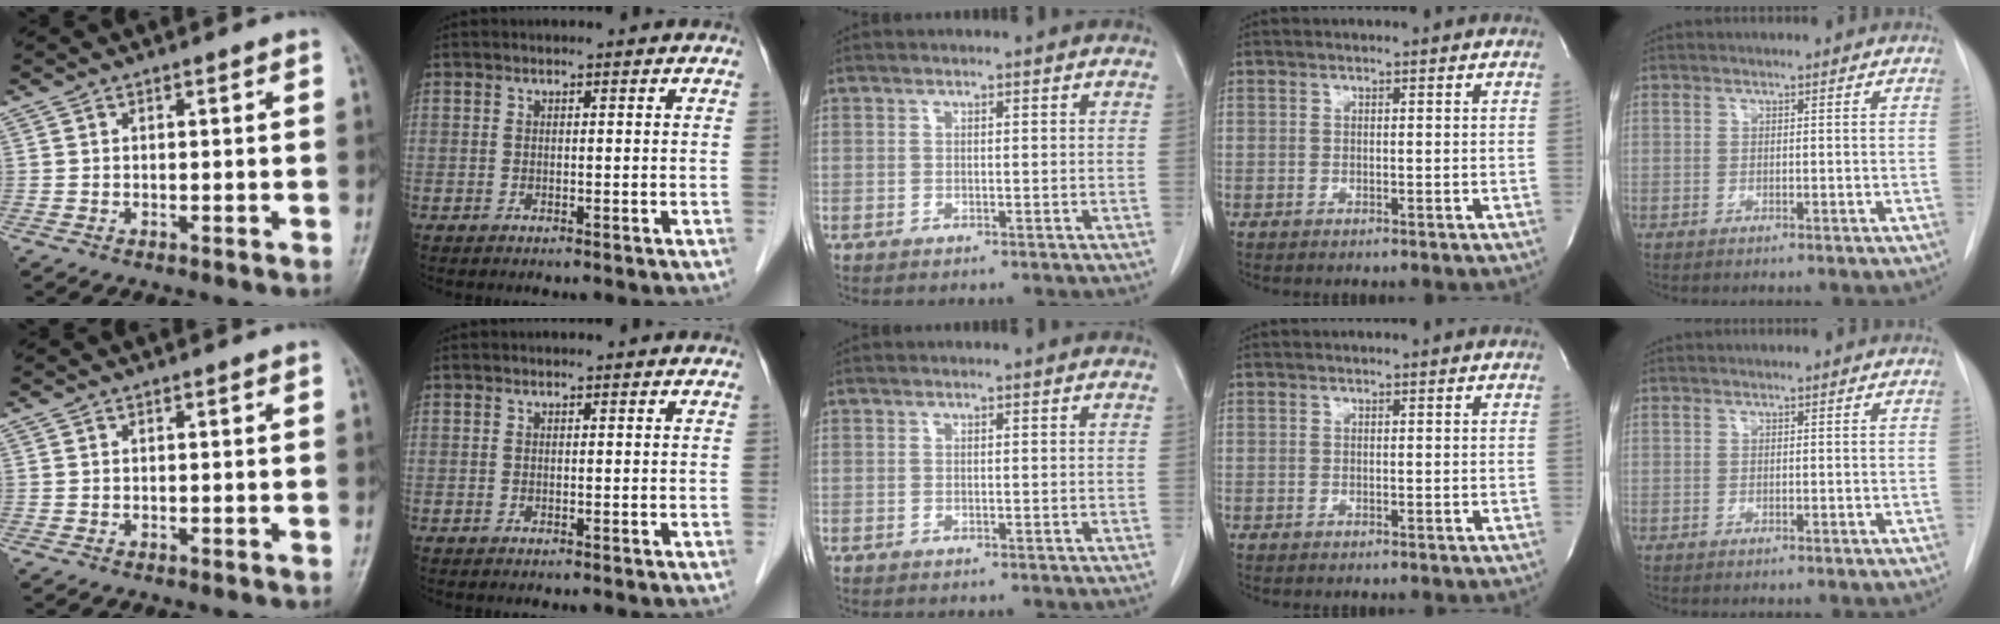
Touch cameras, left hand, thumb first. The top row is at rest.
{}